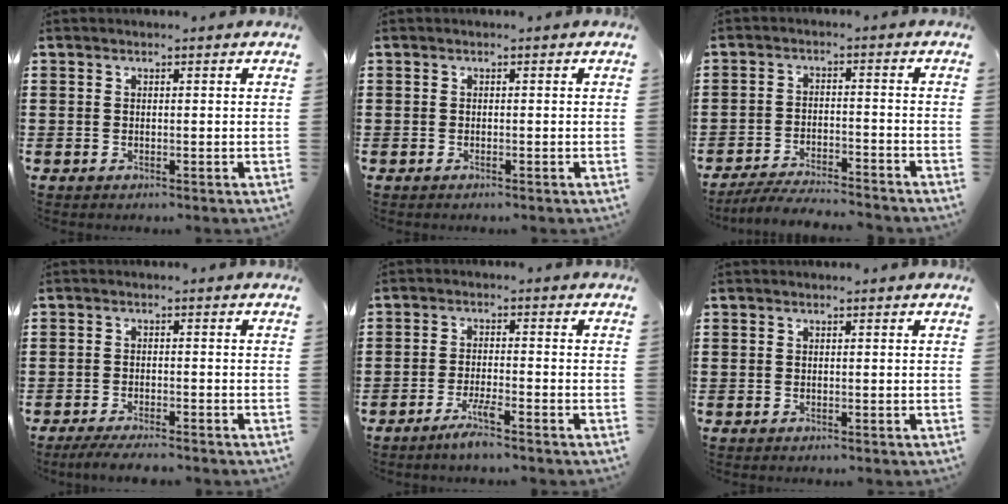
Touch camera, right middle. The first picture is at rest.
{"total": 0.0}
{"total": 4.9, "force": [-4.7, 0.1, 1.2], "torque": [-0.026, -0.003, -0.095]}
{"total": 2.9, "force": [-2.7, -0.1, 1.0], "torque": [-0.025, -0.007, -0.055]}
{"total": 3.5, "force": [-2.6, 0.1, 2.4], "torque": [-0.054, -0.002, -0.050]}
{"total": 0.0}